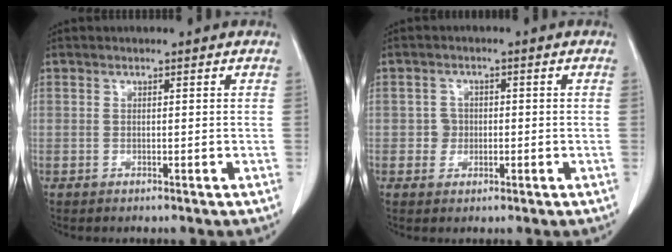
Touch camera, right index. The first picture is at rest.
{"total": 2.3, "force": [-0.1, 2.2, 0.5], "torque": [0.005, 0.010, 0.000]}